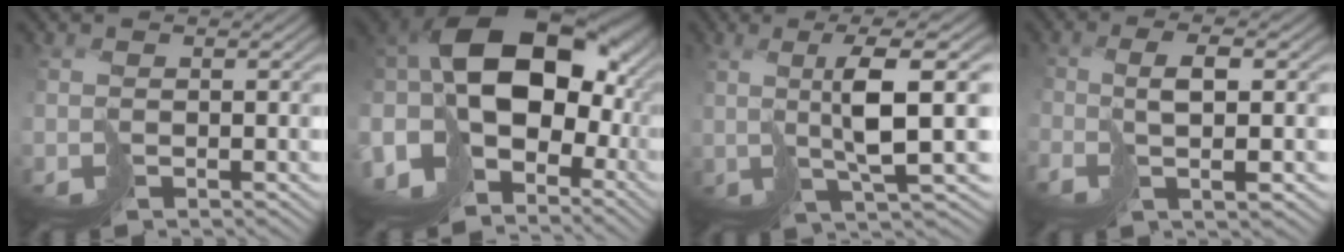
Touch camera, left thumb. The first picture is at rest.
{"total": 18.1, "force": [0.4, 12.4, 13.1], "torque": [-0.293, -0.015, 0.015]}
{"total": 6.5, "force": [2.4, -0.2, 6.0], "torque": [-0.116, 0.019, 0.050]}
{"total": 4.4, "force": [0.1, 0.3, 4.4], "torque": [-0.085, 0.007, 0.002]}